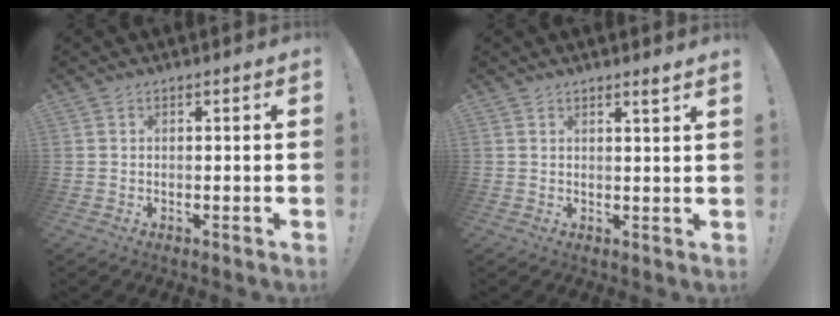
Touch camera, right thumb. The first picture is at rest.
{"total": 2.2, "force": [1.6, -0.9, 1.2], "torque": [-0.014, -0.014, 0.026]}